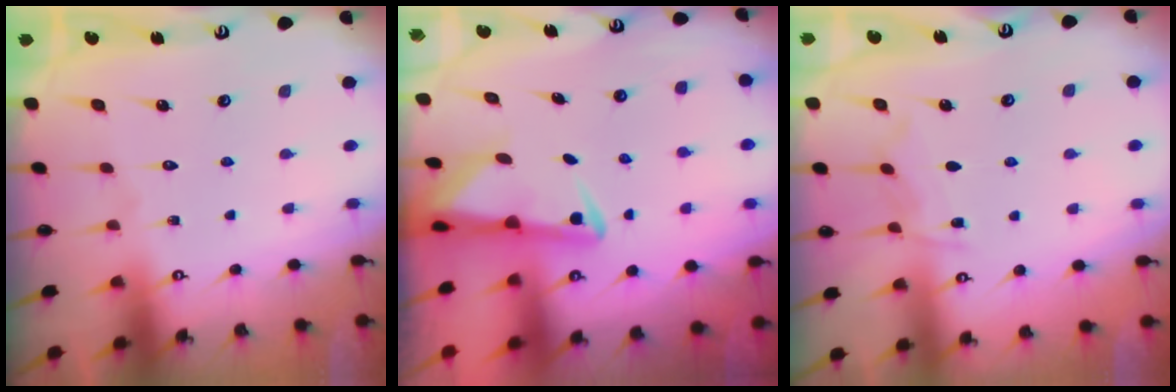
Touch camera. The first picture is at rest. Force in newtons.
{"total": 3.5, "press": 3.4, "slide": 0.7}
{"total": 6.4, "press": 6.3, "slide": 0.8}